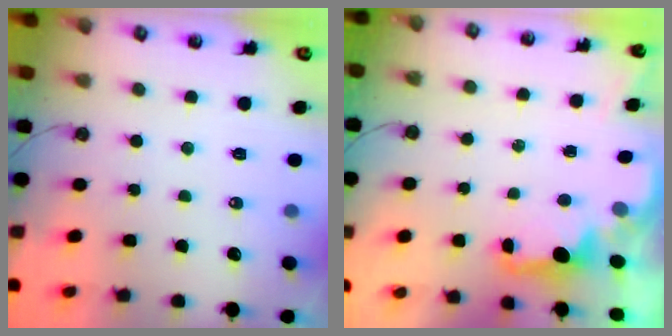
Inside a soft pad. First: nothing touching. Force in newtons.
{"total": 1.6, "press": 1.4, "slide": 0.8}